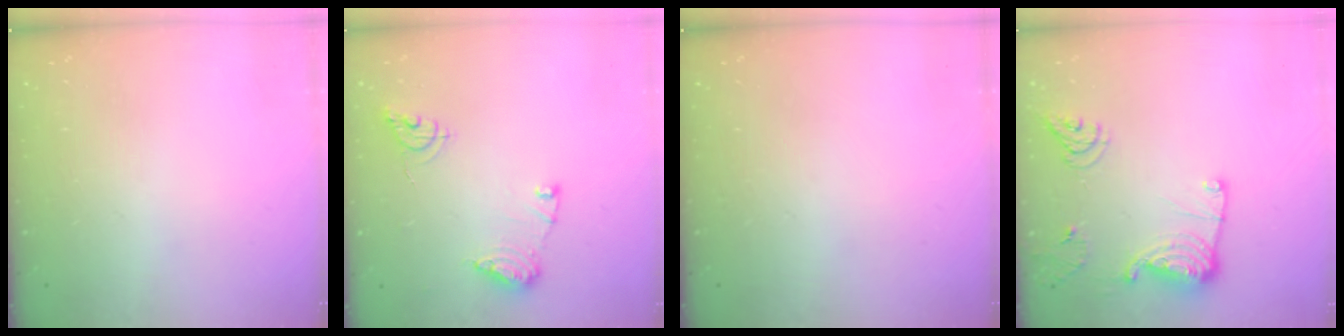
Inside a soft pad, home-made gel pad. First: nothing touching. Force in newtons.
{"total": 10.2, "press": 10.2, "slide": 0.6}
{"total": 0.0}
{"total": 12.9, "press": 12.9, "slide": 0.7}